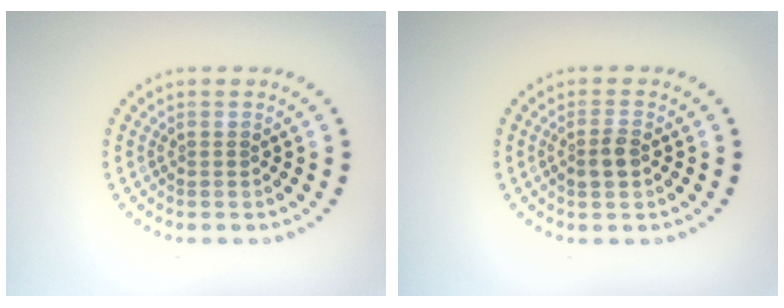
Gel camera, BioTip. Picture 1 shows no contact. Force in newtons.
{"total": 1.8, "press": 1.8, "slide": 0.5}